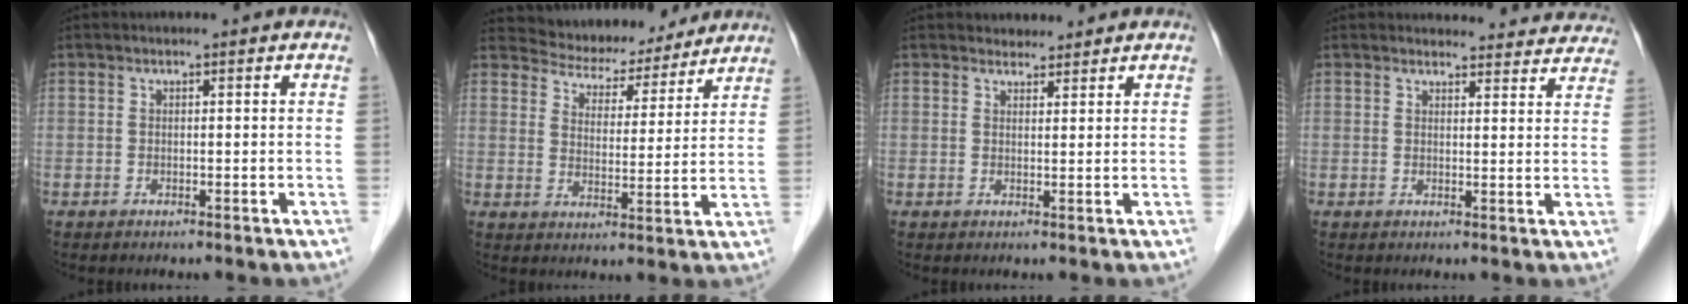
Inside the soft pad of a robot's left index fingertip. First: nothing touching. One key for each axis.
{"total": 11.6, "fx": 11.0, "fy": 3.4, "fz": 1.6, "tx": -0.021, "ty": 0.009, "tz": 0.155}
{"total": 2.2, "fx": 2.0, "fy": 0.9, "fz": 0.0, "tx": 0.000, "ty": 0.007, "tz": 0.030}
{"total": 14.4, "fx": 13.8, "fy": 3.7, "fz": 1.6, "tx": 0.019, "ty": -0.017, "tz": 0.132}